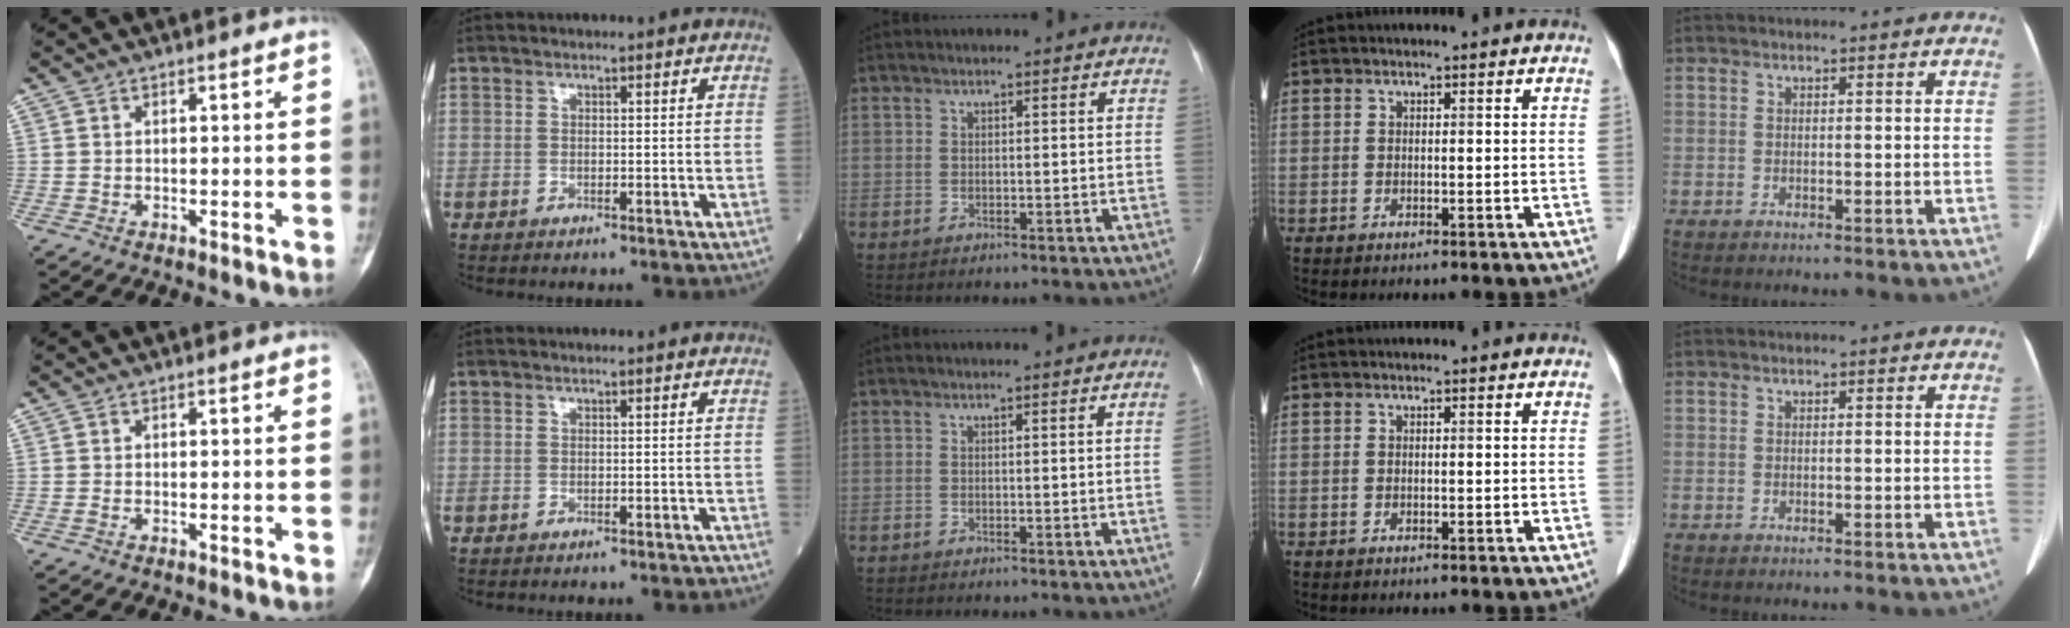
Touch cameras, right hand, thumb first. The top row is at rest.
{"index": {"total": 0.8, "force": [-0.7, 0.2, 0.3], "torque": [-0.006, -0.001, -0.008]}, "middle": {"total": 0.9, "force": [-0.3, -0.4, 0.7], "torque": [0.000, 0.004, -0.009]}}